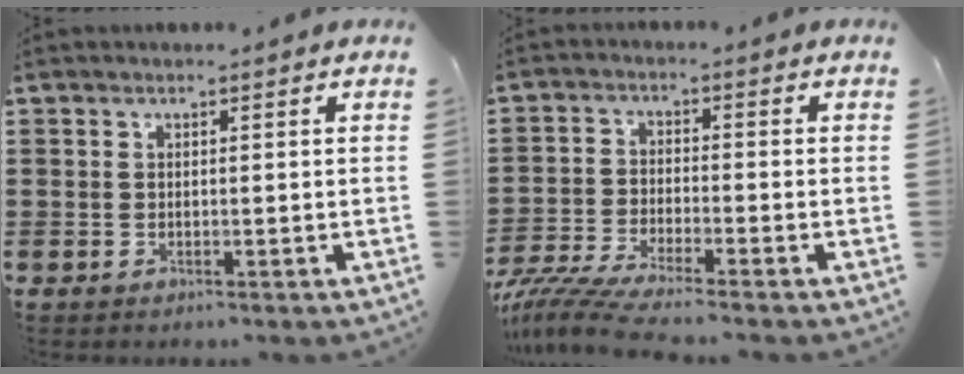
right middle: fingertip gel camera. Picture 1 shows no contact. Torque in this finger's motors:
{"motor_torque": [1.48, -0.66, 0.47, 0.14]}